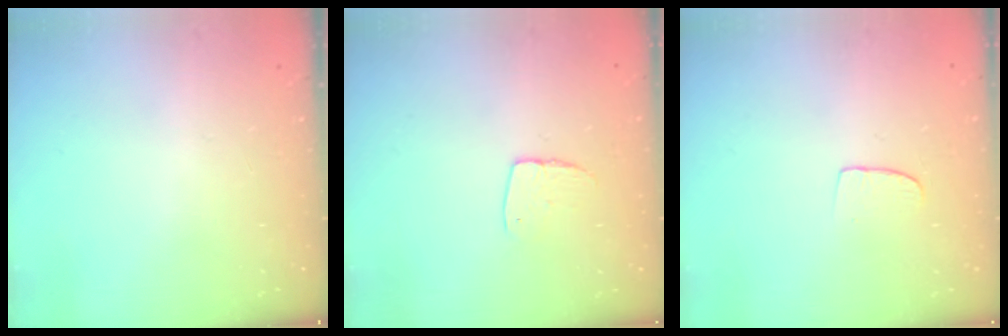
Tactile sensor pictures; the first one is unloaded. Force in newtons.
{"total": 6.0, "press": 6.0, "slide": 0.3}
{"total": 6.0, "press": 5.9, "slide": 0.5}